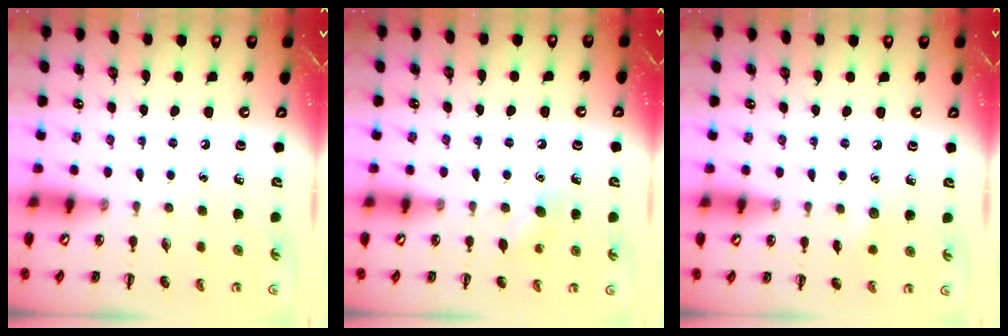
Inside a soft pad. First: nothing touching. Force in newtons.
{"total": 5.1, "press": 4.9, "slide": 1.5}
{"total": 4.3, "press": 4.2, "slide": 1.1}